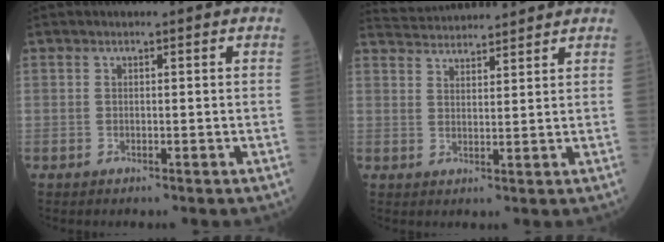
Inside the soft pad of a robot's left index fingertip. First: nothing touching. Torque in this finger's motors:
{"motor_torque": [0.92, -1.18, 0.04, 0.00]}